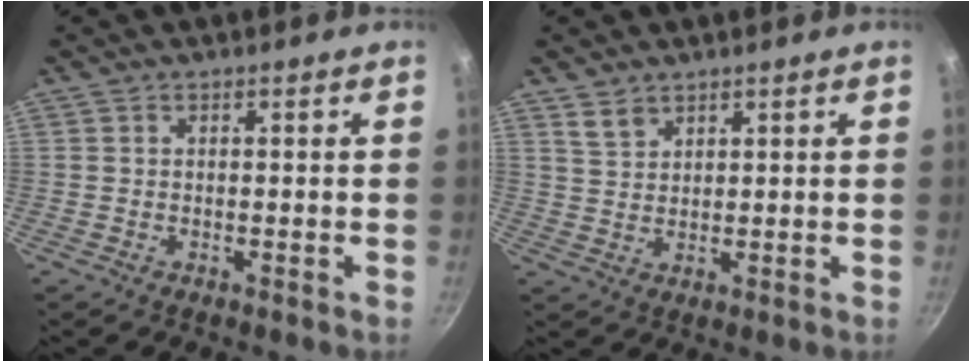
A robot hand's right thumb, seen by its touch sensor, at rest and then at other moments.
{"total": 3.4, "force": [2.6, 1.7, 1.3], "torque": [-0.021, -0.011, 0.054]}